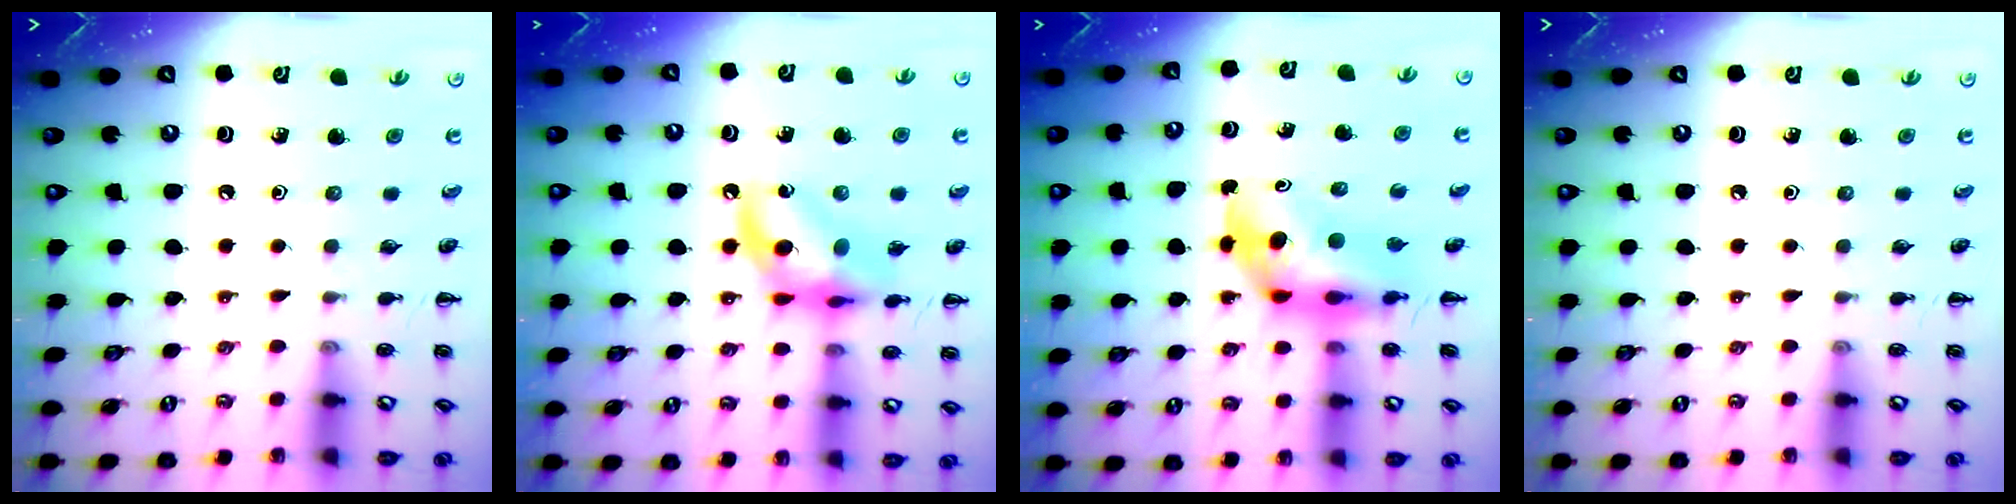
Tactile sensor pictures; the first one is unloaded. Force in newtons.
{"total": 12.2, "press": 11.9, "slide": 2.7}
{"total": 6.3, "press": 6.0, "slide": 1.6}
{"total": 0.0}